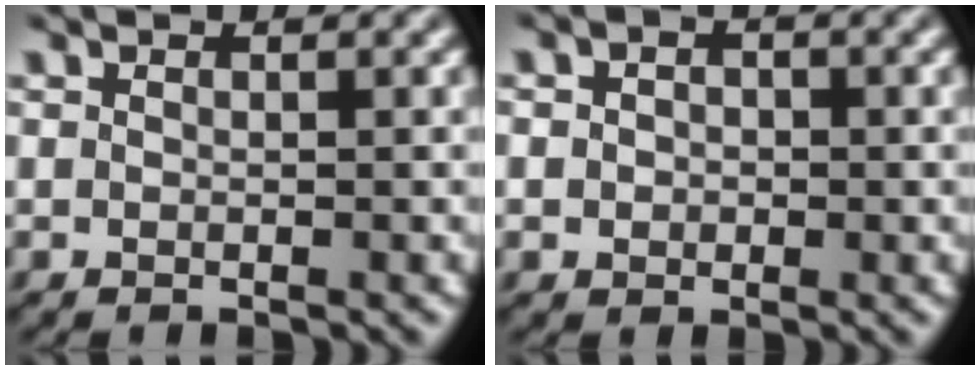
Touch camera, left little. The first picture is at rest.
{"total": 2.7, "force": [0.3, 2.1, 1.6], "torque": [-0.022, 0.016, -0.017]}